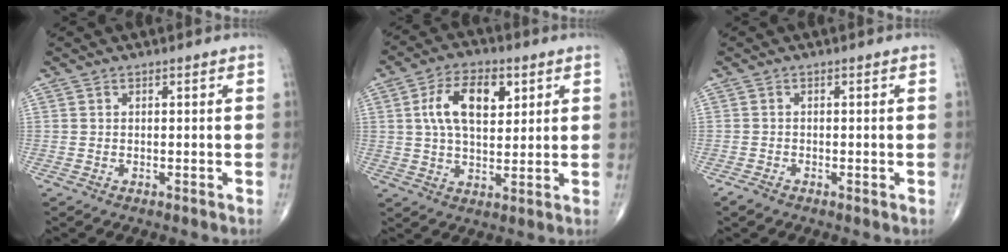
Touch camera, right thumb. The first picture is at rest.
{"total": 11.4, "force": [3.5, 6.2, 8.9], "torque": [-0.142, -0.003, 0.059]}
{"total": 1.4, "force": [-0.9, 0.6, 0.9], "torque": [-0.018, -0.002, -0.019]}